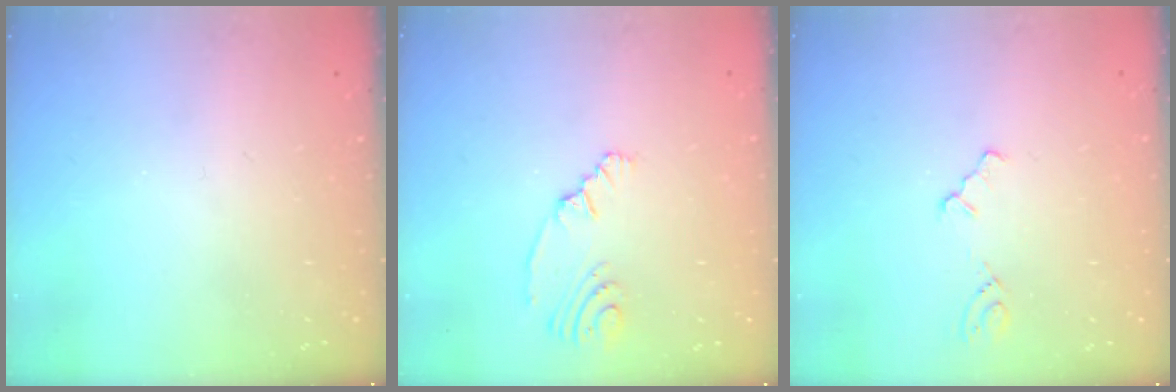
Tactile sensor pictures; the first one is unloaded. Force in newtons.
{"total": 4.4, "press": 2.6, "slide": 3.5}
{"total": 1.8, "press": 1.7, "slide": 0.4}